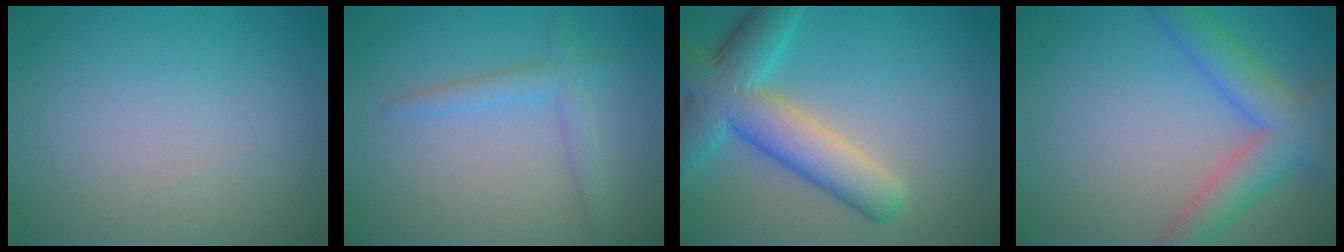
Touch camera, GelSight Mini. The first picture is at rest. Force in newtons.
{"total": 1.3, "press": 1.3, "slide": 0.1}
{"total": 7.8, "press": 7.8, "slide": 0.3}
{"total": 5.4, "press": 5.4, "slide": 0.2}